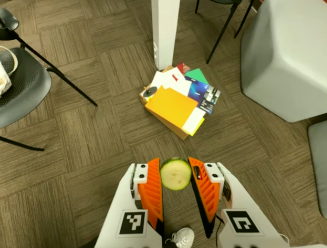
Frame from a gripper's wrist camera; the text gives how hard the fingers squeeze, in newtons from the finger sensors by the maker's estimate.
{"total": 9.3, "left": 9.5, "right": 9.0}